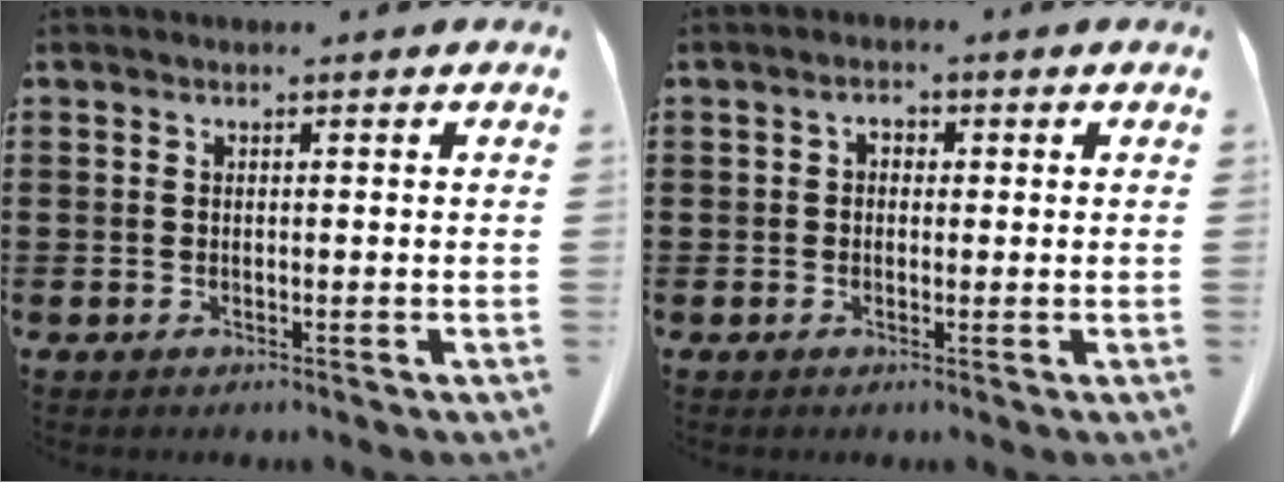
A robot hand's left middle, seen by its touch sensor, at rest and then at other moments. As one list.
[{"total": 1.7, "force": [0.1, 1.1, 1.3], "torque": [-0.028, 0.007, -0.001]}]